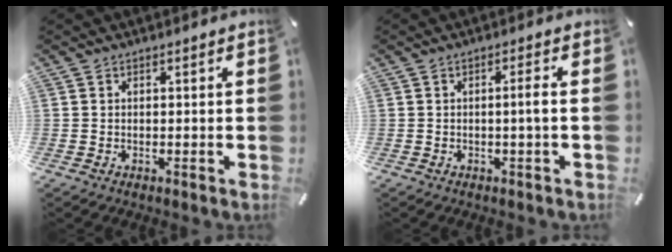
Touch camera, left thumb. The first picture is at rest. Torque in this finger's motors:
{"motor_torque": [-0.03, -0.07, 0.12, 0.15, 0.06]}